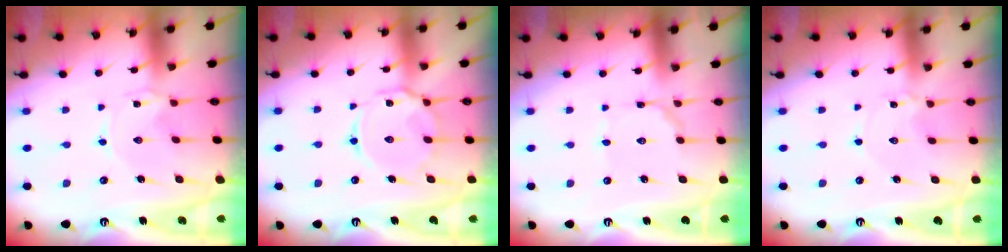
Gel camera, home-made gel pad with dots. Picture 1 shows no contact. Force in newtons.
{"total": 10.1, "press": 10.0, "slide": 0.8}
{"total": 2.2, "press": 2.2, "slide": 0.2}
{"total": 1.6, "press": 1.6, "slide": 0.2}